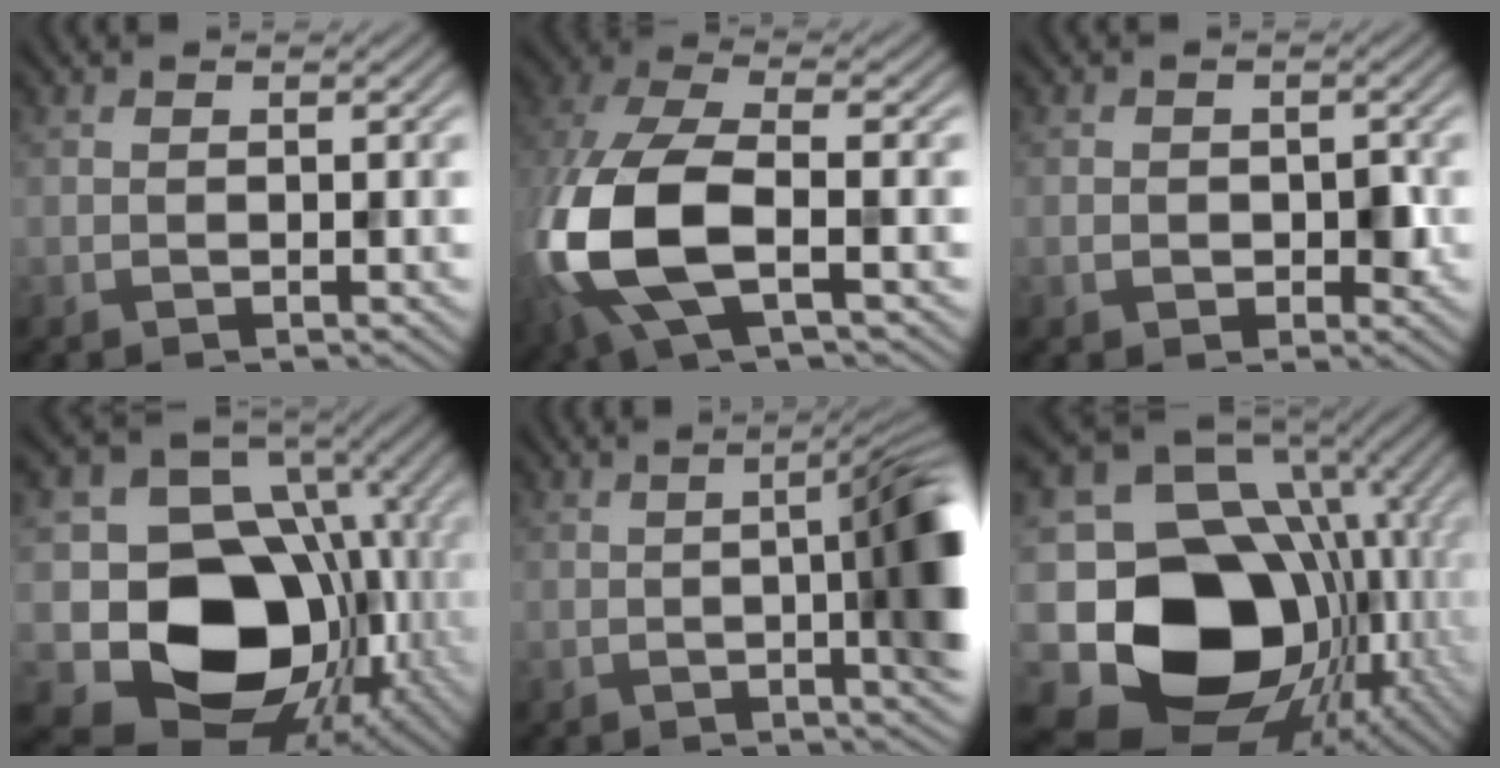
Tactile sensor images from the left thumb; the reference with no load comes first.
{"total": 13.4, "force": [-3.2, 6.5, 11.3], "torque": [-0.304, -0.021, -0.065]}
{"total": 2.4, "force": [-0.5, 1.9, 1.4], "torque": [-0.025, -0.008, -0.009]}
{"total": 17.4, "force": [-3.6, 14.1, 9.5], "torque": [-0.174, -0.044, -0.054]}
{"total": 10.5, "force": [-1.0, 2.4, 10.2], "torque": [-0.133, 0.003, -0.019]}
{"total": 22.2, "force": [-6.4, 17.8, 11.7], "torque": [-0.242, -0.032, -0.097]}